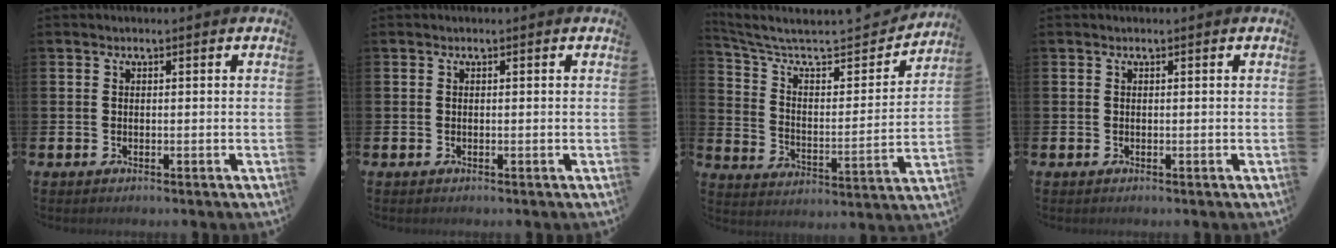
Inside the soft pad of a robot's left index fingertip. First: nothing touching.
{"total": 0.0}
{"total": 6.9, "force": [5.8, 2.2, 3.2], "torque": [-0.098, -0.042, 0.092]}
{"total": 0.0}